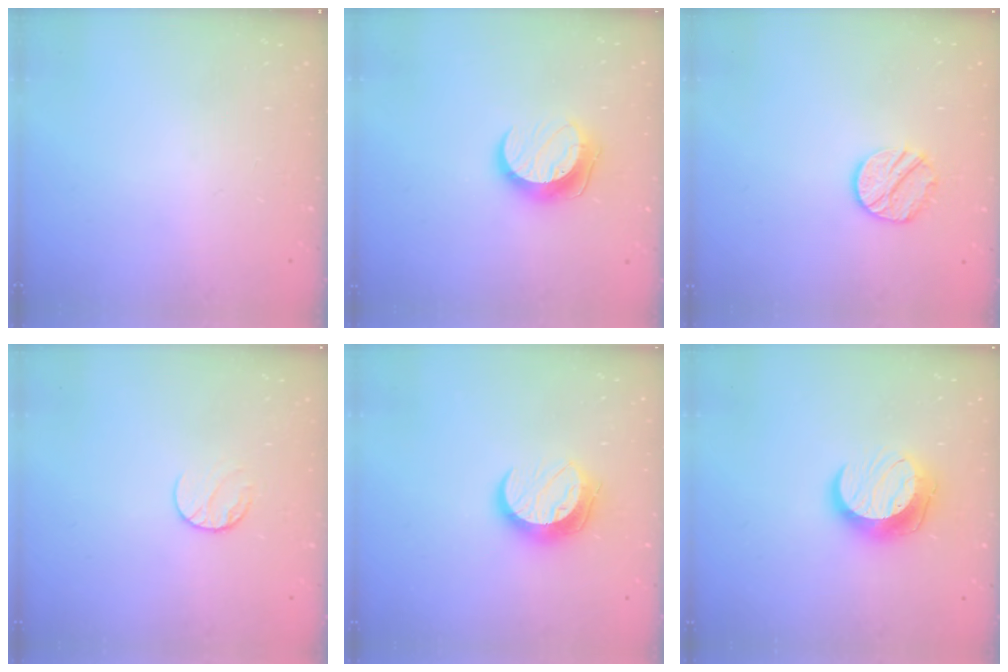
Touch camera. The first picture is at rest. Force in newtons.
{"total": 10.1, "press": 10.1, "slide": 0.4}
{"total": 8.8, "press": 8.8, "slide": 0.4}
{"total": 7.3, "press": 7.2, "slide": 0.6}
{"total": 12.0, "press": 12.0, "slide": 0.8}
{"total": 13.2, "press": 13.2, "slide": 0.8}